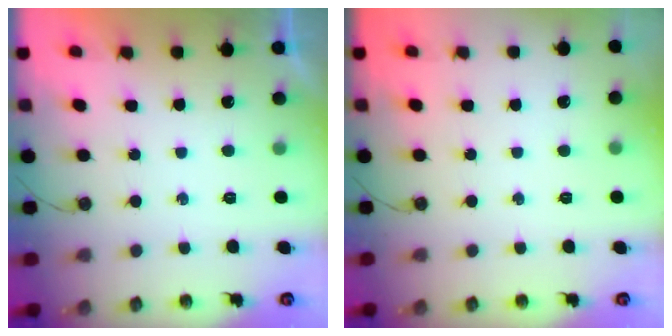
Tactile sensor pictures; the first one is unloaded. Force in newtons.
{"total": 0.0}